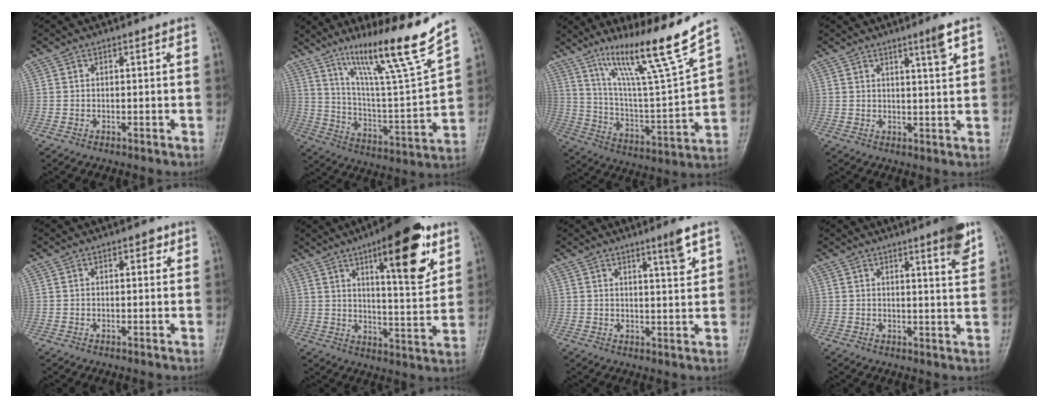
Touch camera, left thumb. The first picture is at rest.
{"total": 19.6, "force": [13.4, 0.6, 14.3], "torque": [-0.211, -0.073, 0.231]}
{"total": 18.9, "force": [12.7, 0.2, 13.9], "torque": [-0.216, -0.068, 0.224]}
{"total": 4.0, "force": [2.4, 0.0, 3.2], "torque": [-0.051, -0.017, 0.043]}
{"total": 2.0, "force": [1.0, 1.1, 1.4], "torque": [-0.007, 0.000, 0.010]}
{"total": 17.2, "force": [8.9, 5.0, 13.8], "torque": [-0.169, -0.044, 0.131]}
{"total": 4.5, "force": [2.8, 0.2, 3.5], "torque": [-0.052, -0.023, 0.047]}
{"total": 4.4, "force": [2.8, 0.5, 3.3], "torque": [-0.036, -0.016, 0.035]}